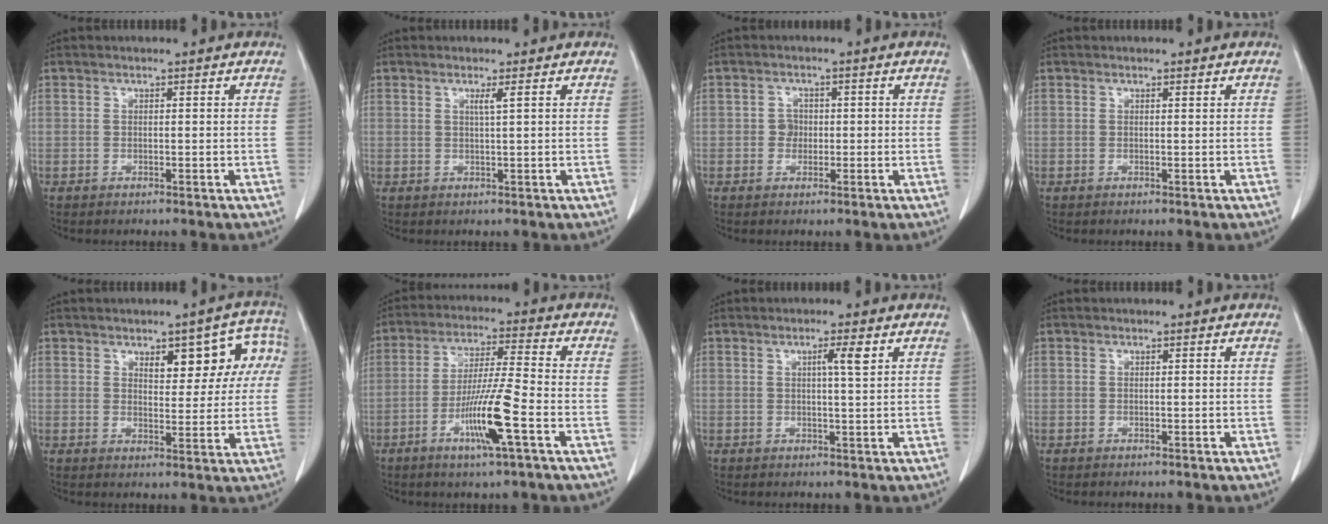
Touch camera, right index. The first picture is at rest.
{"total": 1.3, "force": [0.6, -0.4, 1.1], "torque": [-0.025, -0.003, 0.011]}
{"total": 2.1, "force": [-0.2, 1.9, 0.8], "torque": [-0.008, 0.006, -0.004]}
{"total": 0.0}
{"total": 8.7, "force": [3.2, 3.9, 7.1], "torque": [-0.072, 0.027, 0.040]}
{"total": 10.7, "force": [-4.1, -0.2, 9.8], "torque": [-0.188, -0.013, -0.079]}
{"total": 2.8, "force": [1.1, -0.1, 2.6], "torque": [-0.045, -0.001, 0.017]}
{"total": 0.0}